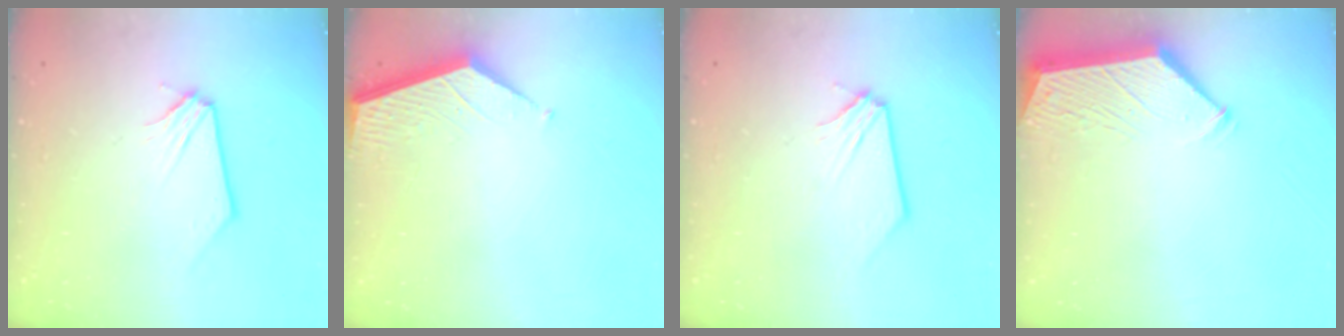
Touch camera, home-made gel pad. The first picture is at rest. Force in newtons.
{"total": 3.7, "press": 3.7, "slide": 0.3}
{"total": 0.0}
{"total": 3.4, "press": 3.3, "slide": 0.5}